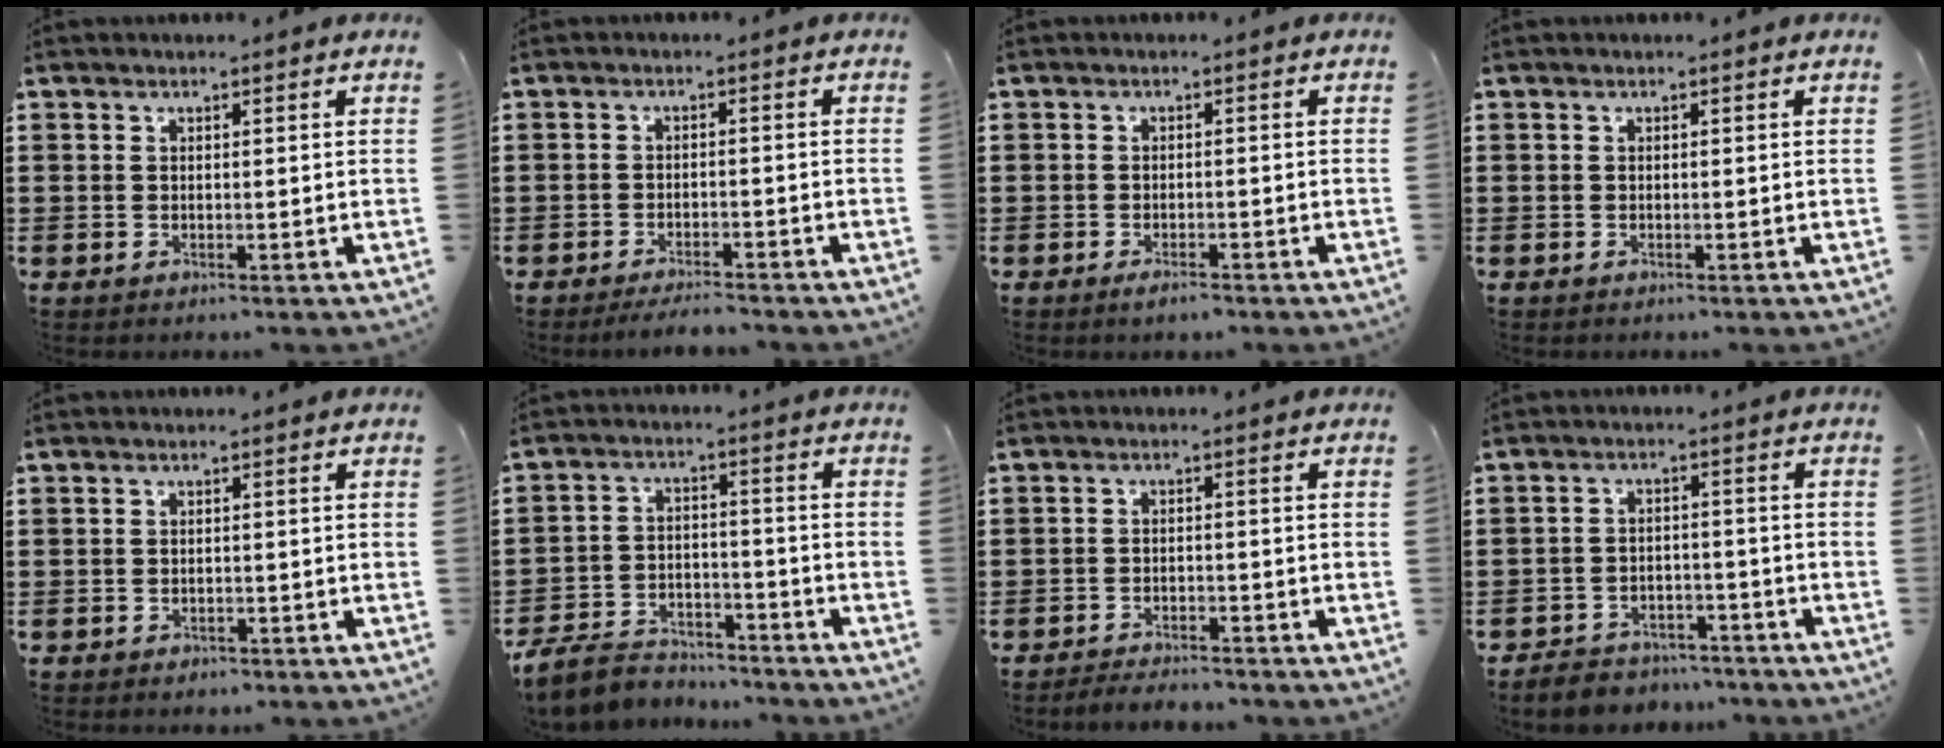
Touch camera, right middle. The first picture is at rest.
{"total": 2.6, "force": [-2.5, 0.1, 0.8], "torque": [-0.014, 0.002, -0.050]}
{"total": 1.5, "force": [-1.2, 0.3, 0.8], "torque": [-0.017, -0.005, -0.021]}
{"total": 0.0}
{"total": 0.6, "force": [-0.6, 0.3, 0.0], "torque": [-0.001, 0.003, -0.014]}
{"total": 5.8, "force": [-5.4, 1.7, 1.3], "torque": [-0.040, 0.004, -0.111]}
{"total": 2.6, "force": [-2.6, 0.2, 0.1], "torque": [-0.008, 0.001, -0.055]}
{"total": 4.0, "force": [-3.8, 1.0, -0.1], "torque": [-0.004, 0.008, -0.082]}